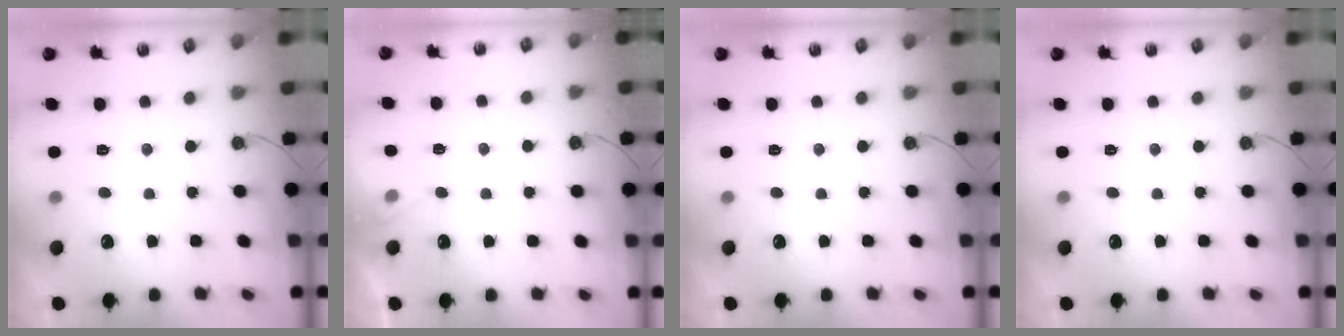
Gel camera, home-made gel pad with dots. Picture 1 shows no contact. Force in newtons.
{"total": 4.7, "press": 4.6, "slide": 0.7}
{"total": 0.0}
{"total": 0.0}